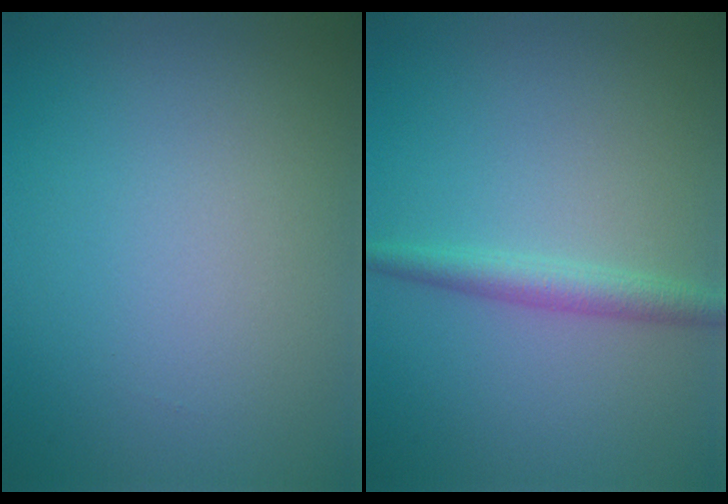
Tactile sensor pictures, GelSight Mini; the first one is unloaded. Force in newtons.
{"total": 2.2, "press": 2.2, "slide": 0.0}